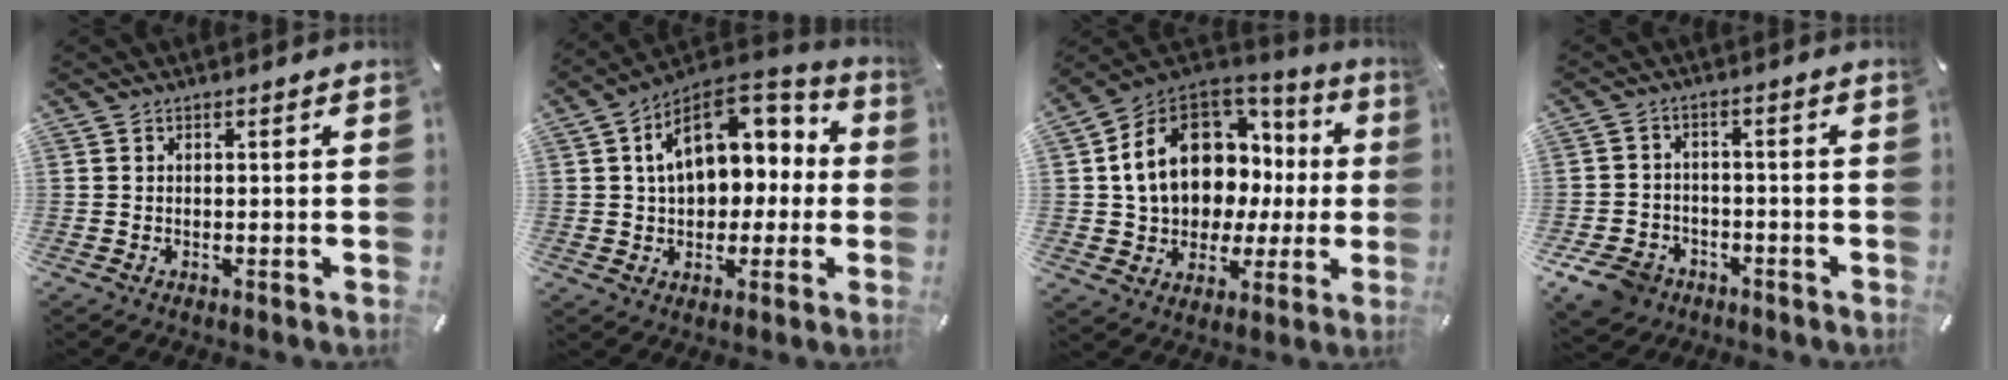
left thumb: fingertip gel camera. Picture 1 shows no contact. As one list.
[{"total": 15.3, "force": [4.1, 11.3, 9.5], "torque": [-0.143, -0.016, 0.077]}, {"total": 17.2, "force": [5.3, 13.1, 9.8], "torque": [-0.196, -0.034, 0.104]}, {"total": 7.6, "force": [-4.7, 5.5, 2.4], "torque": [-0.061, 0.032, -0.089]}]